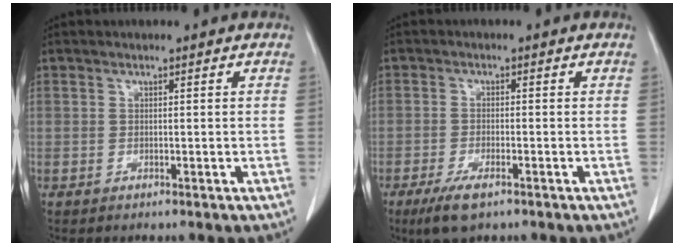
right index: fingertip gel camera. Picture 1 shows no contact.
{"total": 4.9, "force": [-3.1, 1.2, 3.6], "torque": [-0.076, -0.011, -0.053]}